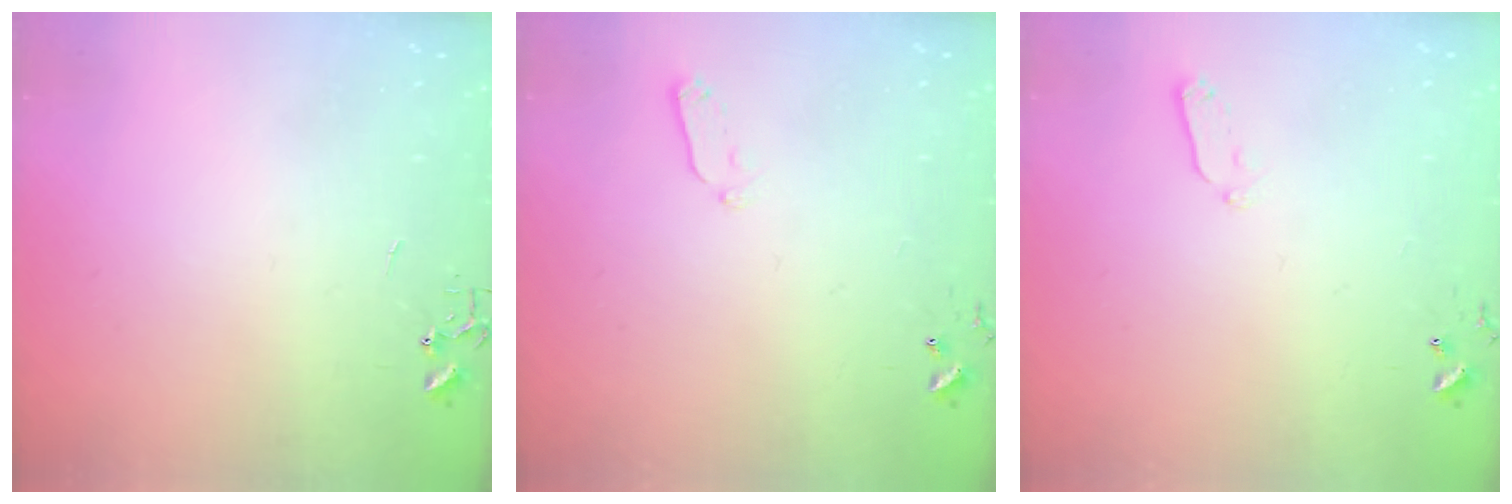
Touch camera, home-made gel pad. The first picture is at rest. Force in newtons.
{"total": 4.6, "press": 4.5, "slide": 0.9}
{"total": 4.6, "press": 4.5, "slide": 0.9}